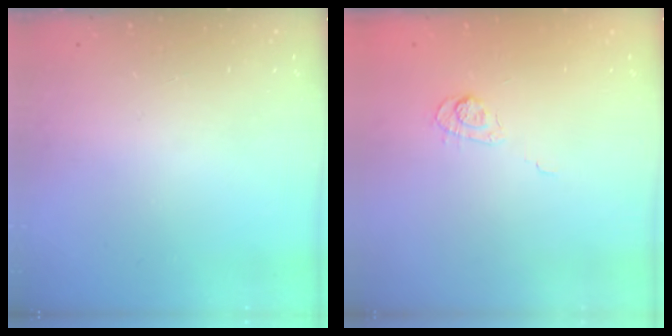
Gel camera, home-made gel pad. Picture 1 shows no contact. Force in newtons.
{"total": 3.5, "press": 3.1, "slide": 1.7}